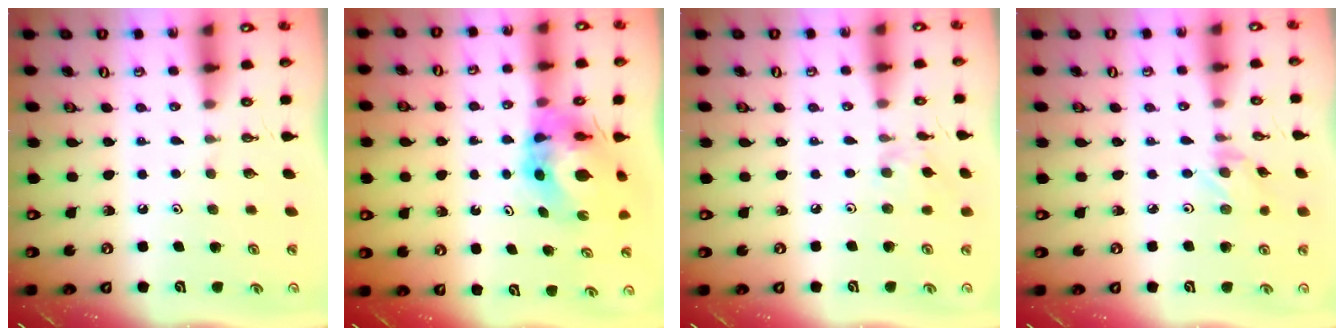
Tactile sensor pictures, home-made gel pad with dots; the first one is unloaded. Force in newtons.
{"total": 9.0, "press": 9.0, "slide": 0.9}
{"total": 3.0, "press": 2.9, "slide": 0.5}
{"total": 1.2, "press": 1.2, "slide": 0.3}